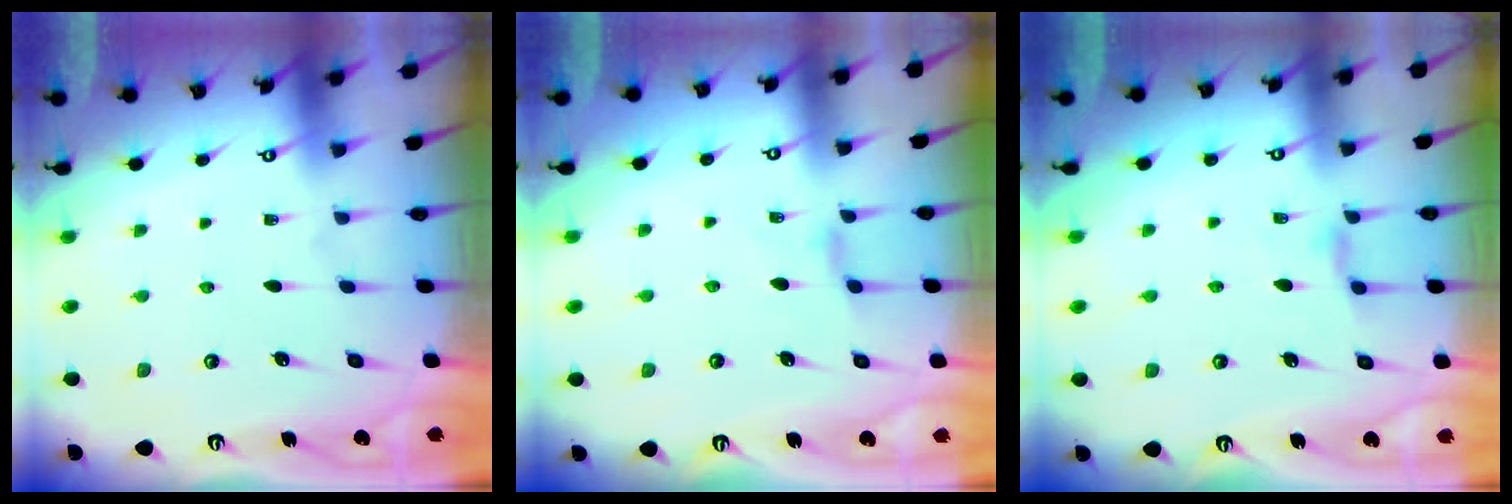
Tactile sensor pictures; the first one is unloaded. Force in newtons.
{"total": 2.3, "press": 2.2, "slide": 0.5}
{"total": 3.5, "press": 3.4, "slide": 0.5}